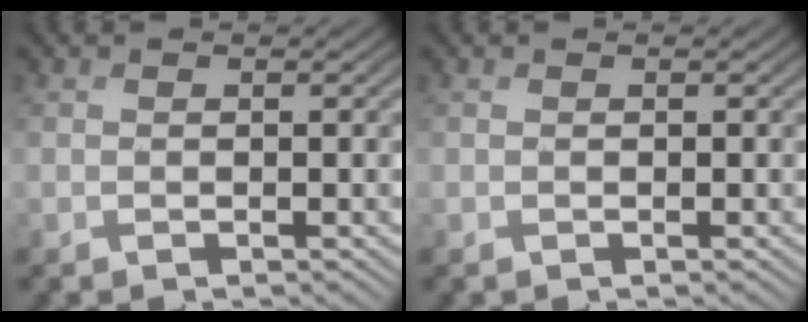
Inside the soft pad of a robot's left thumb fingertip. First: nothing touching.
{"total": 0.0}